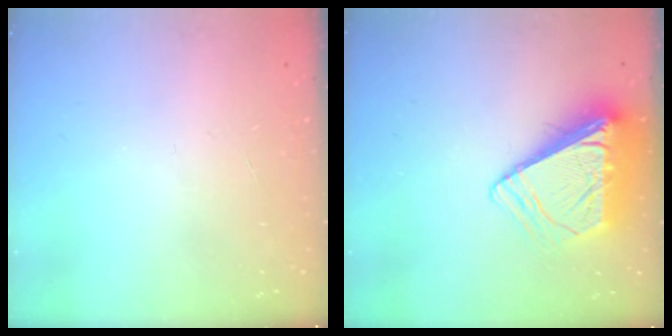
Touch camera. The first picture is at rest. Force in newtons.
{"total": 10.4, "press": 10.3, "slide": 1.4}